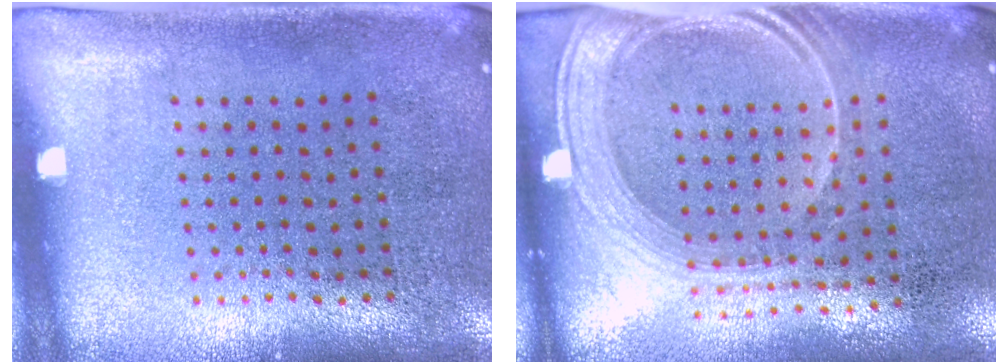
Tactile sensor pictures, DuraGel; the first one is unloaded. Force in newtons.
{"total": 1.8, "press": 1.6, "slide": 1.0}